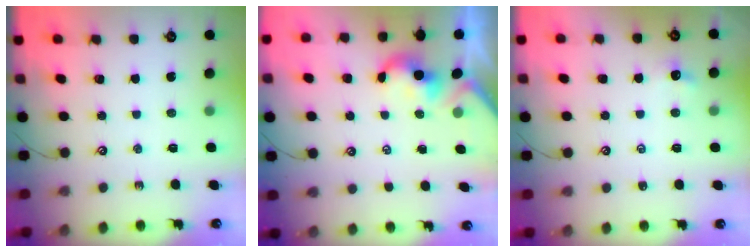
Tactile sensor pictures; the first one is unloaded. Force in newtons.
{"total": 0.0}
{"total": 0.0}